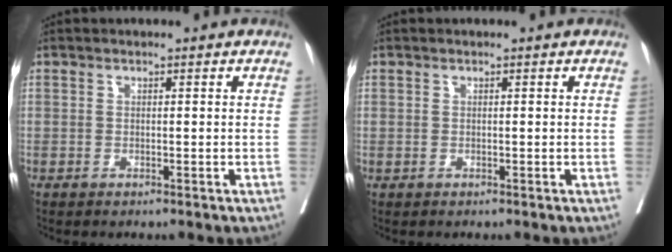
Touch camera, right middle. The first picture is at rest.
{"total": 0.0}